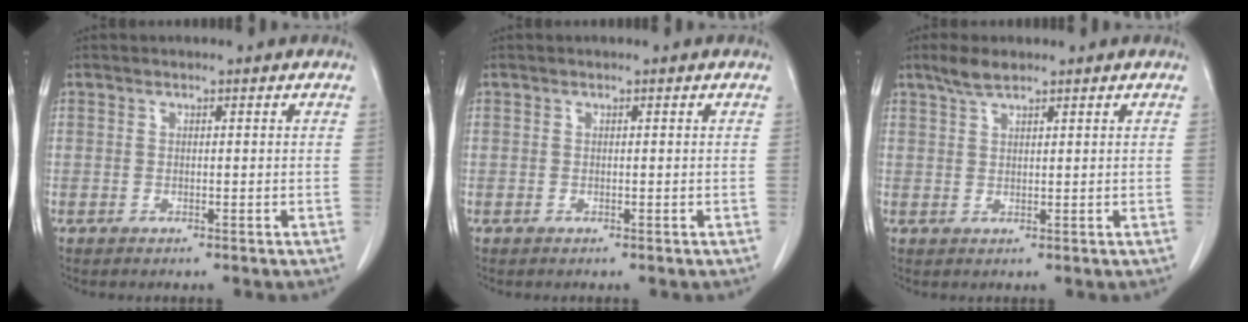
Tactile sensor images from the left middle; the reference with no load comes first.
{"total": 0.0}
{"total": 2.9, "force": [2.3, 0.6, 1.7], "torque": [-0.041, 0.006, 0.046]}